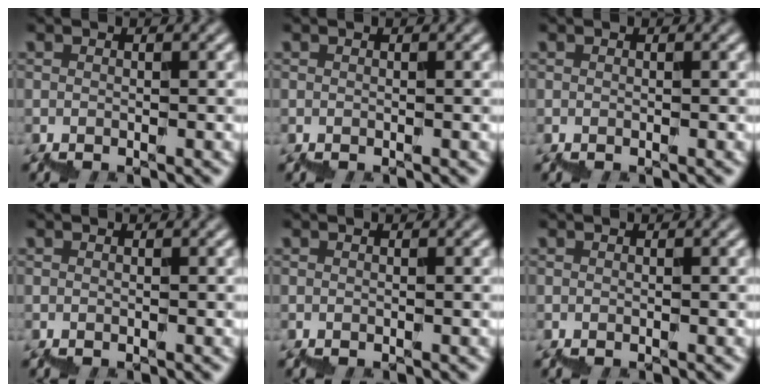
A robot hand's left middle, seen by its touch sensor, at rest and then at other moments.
{"total": 0.0}
{"total": 0.0}
{"total": 0.0}
{"total": 0.0}
{"total": 0.0}